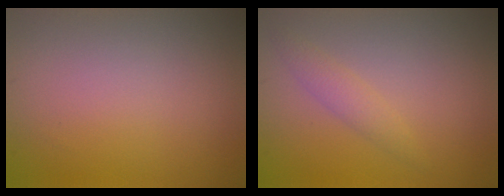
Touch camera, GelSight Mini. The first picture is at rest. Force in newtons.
{"total": 1.5, "press": 1.5, "slide": 0.1}